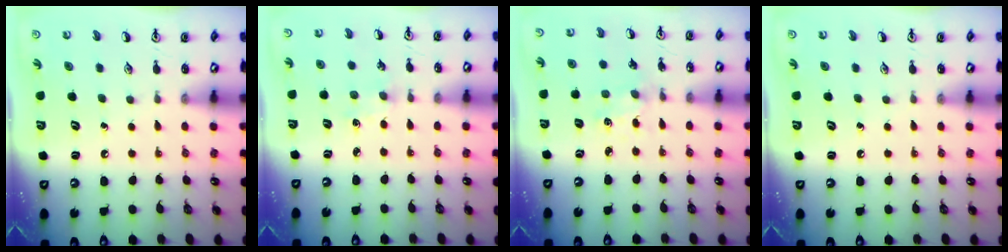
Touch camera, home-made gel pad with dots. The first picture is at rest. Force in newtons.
{"total": 2.4, "press": 2.4, "slide": 0.4}
{"total": 1.0, "press": 1.0, "slide": 0.2}
{"total": 0.0}